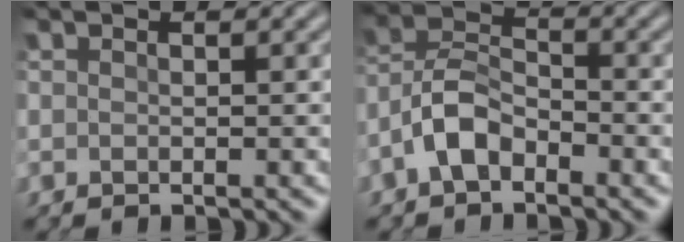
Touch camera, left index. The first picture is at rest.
{"total": 3.7, "force": [-2.3, 1.8, 2.4], "torque": [-0.048, 0.016, -0.052]}